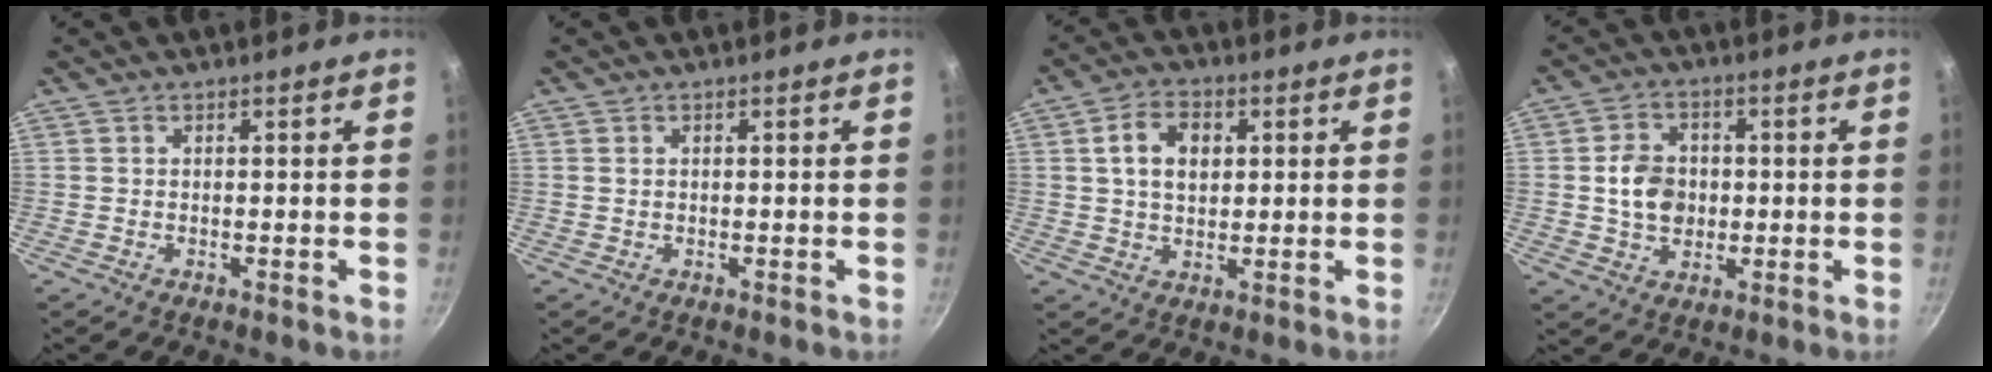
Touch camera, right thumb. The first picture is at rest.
{"total": 0.5, "force": [0.2, 0.4, 0.3], "torque": [-0.005, 0.001, 0.004]}
{"total": 7.7, "force": [1.8, 5.3, 5.3], "torque": [-0.077, 0.004, 0.027]}
{"total": 8.0, "force": [0.1, 6.4, 4.7], "torque": [-0.058, 0.009, -0.001]}